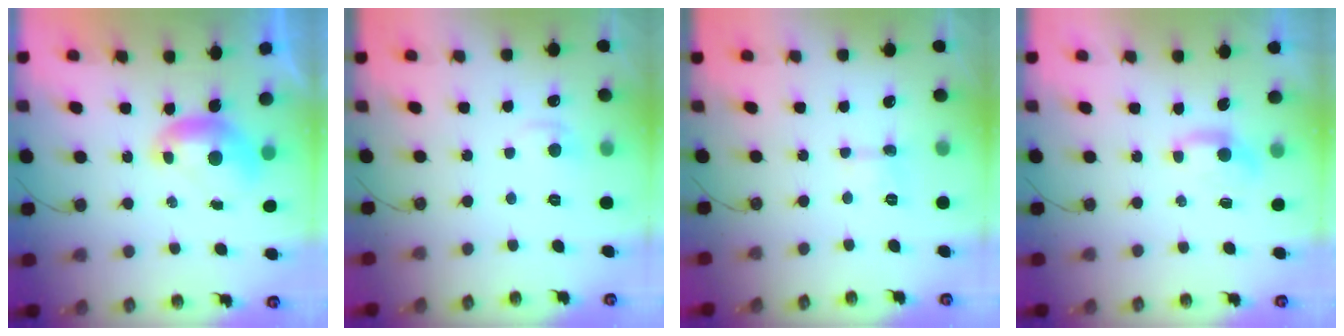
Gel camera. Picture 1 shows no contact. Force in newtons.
{"total": 1.4, "press": 1.2, "slide": 0.7}
{"total": 2.4, "press": 2.4, "slide": 0.6}
{"total": 0.0}